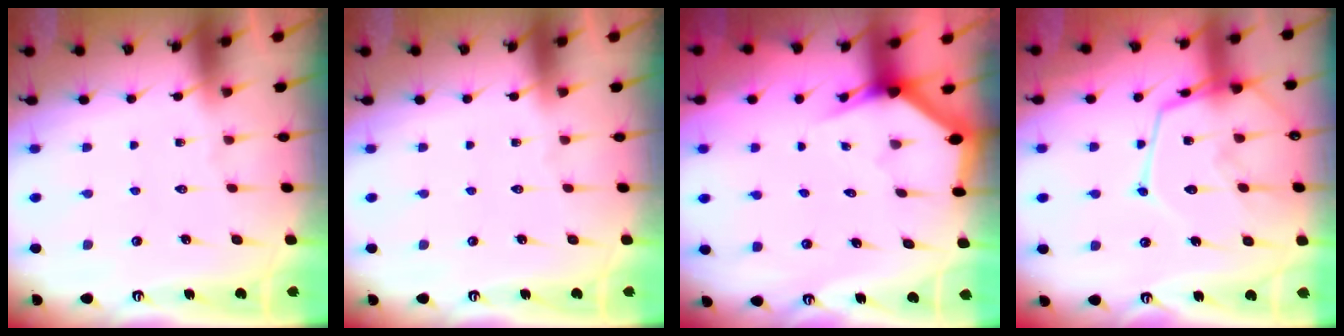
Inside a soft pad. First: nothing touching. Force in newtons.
{"total": 0.0}
{"total": 2.7, "press": 2.7, "slide": 0.1}
{"total": 15.3, "press": 15.2, "slide": 1.4}